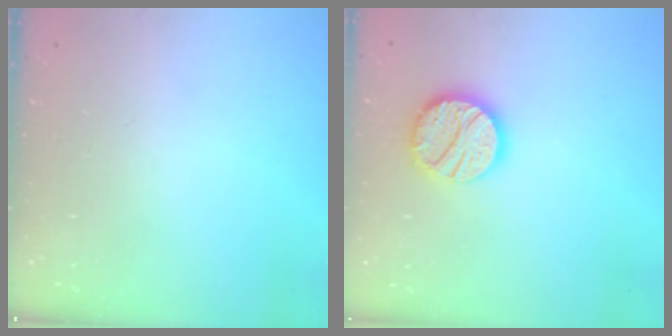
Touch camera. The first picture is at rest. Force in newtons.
{"total": 15.2, "press": 15.2, "slide": 1.2}